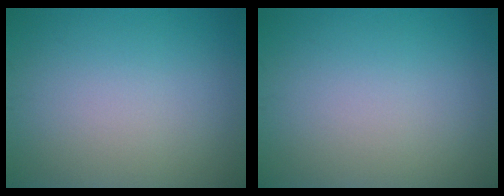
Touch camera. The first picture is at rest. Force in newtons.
{"total": 0.0}